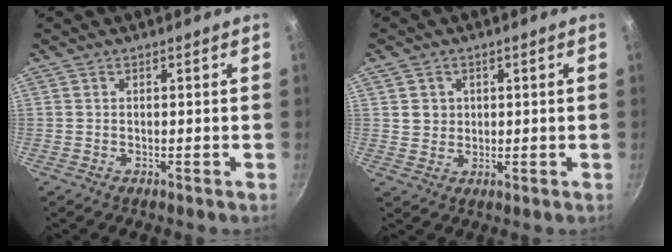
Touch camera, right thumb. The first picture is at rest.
{"total": 3.3, "force": [0.9, 3.1, 1.0], "torque": [0.000, 0.004, 0.016]}